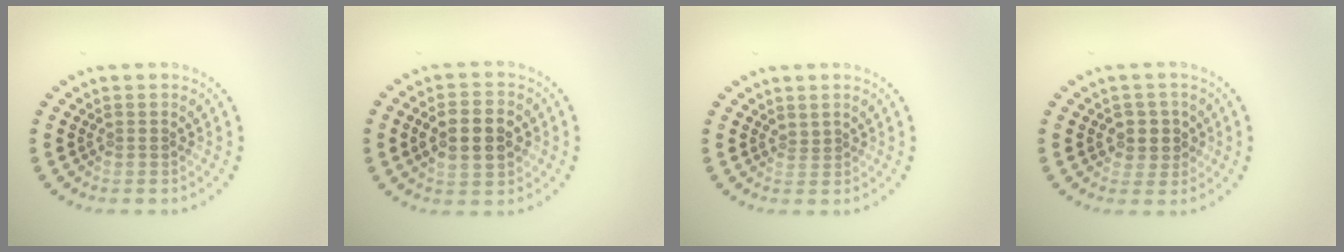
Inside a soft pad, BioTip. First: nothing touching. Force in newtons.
{"total": 5.0, "press": 5.0, "slide": 0.2}
{"total": 0.6, "press": 0.3, "slide": 0.5}
{"total": 2.4, "press": 2.2, "slide": 1.0}